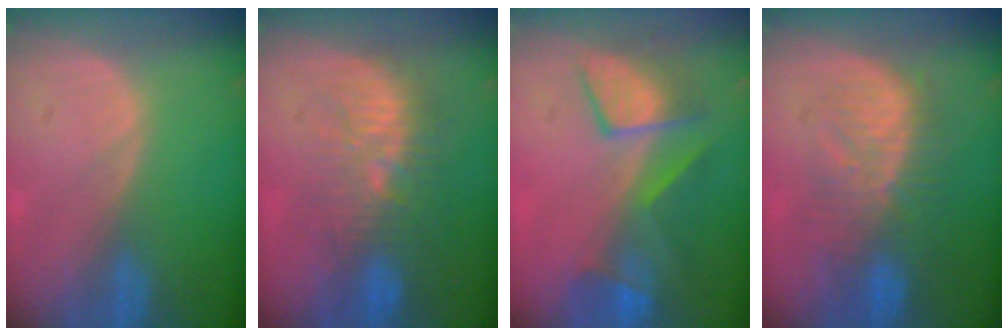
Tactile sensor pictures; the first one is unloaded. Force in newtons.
{"total": 9.5, "press": 9.0, "slide": 2.8}
{"total": 7.7, "press": 7.6, "slide": 1.2}
{"total": 9.9, "press": 9.1, "slide": 3.9}